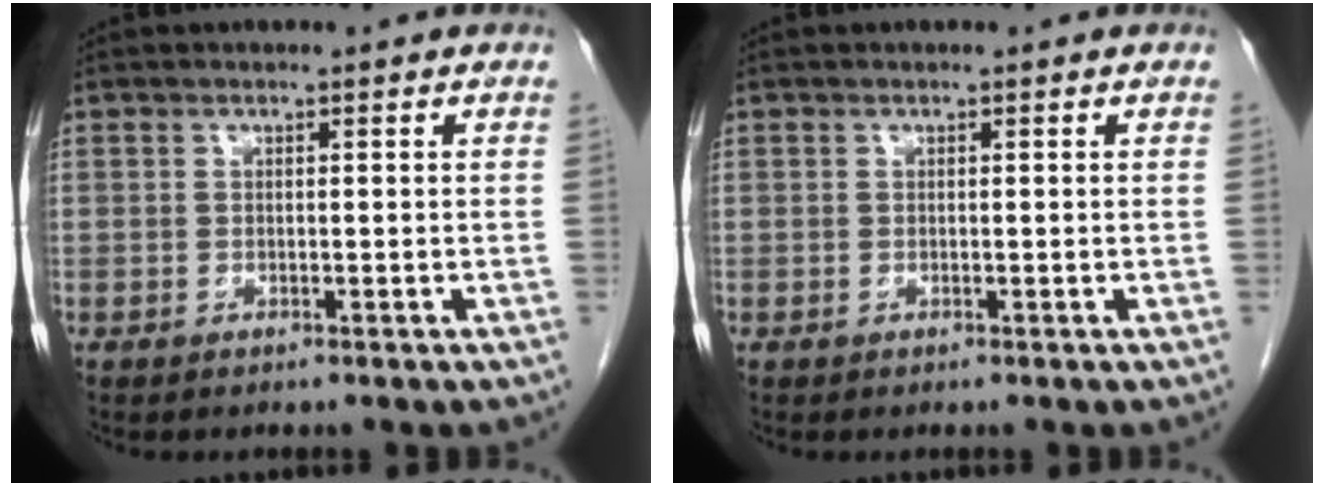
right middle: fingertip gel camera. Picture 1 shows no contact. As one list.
[{"total": 0.0}]